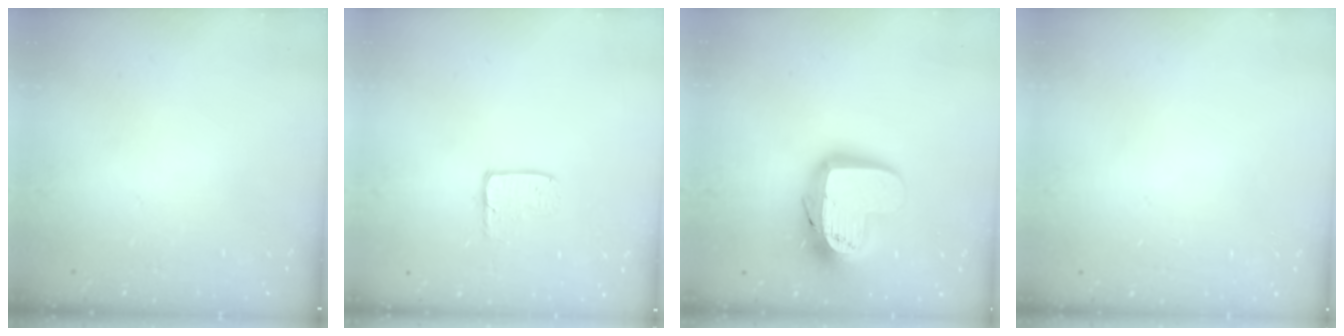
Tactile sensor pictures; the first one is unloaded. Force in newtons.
{"total": 4.0, "press": 4.0, "slide": 0.4}
{"total": 18.0, "press": 17.9, "slide": 1.2}
{"total": 0.0}